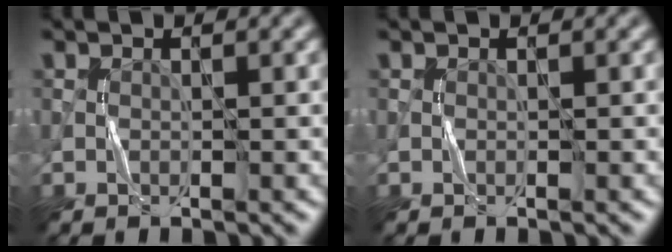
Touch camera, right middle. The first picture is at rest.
{"total": 0.0}